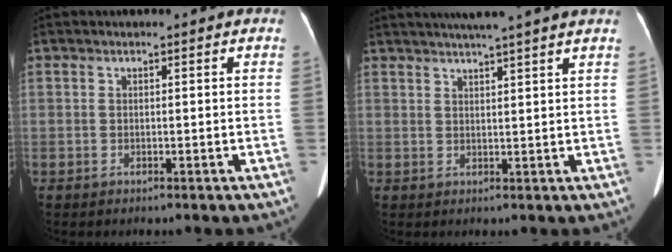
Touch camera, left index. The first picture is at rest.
{"total": 8.7, "force": [7.3, -1.2, 4.5], "torque": [-0.064, 0.023, 0.089]}